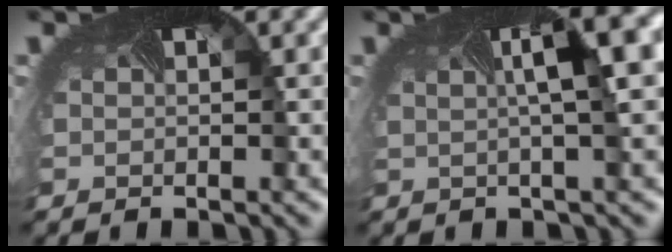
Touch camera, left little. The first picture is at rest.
{"total": 6.7, "force": [1.6, 1.4, 6.4], "torque": [-0.073, 0.019, 0.021]}